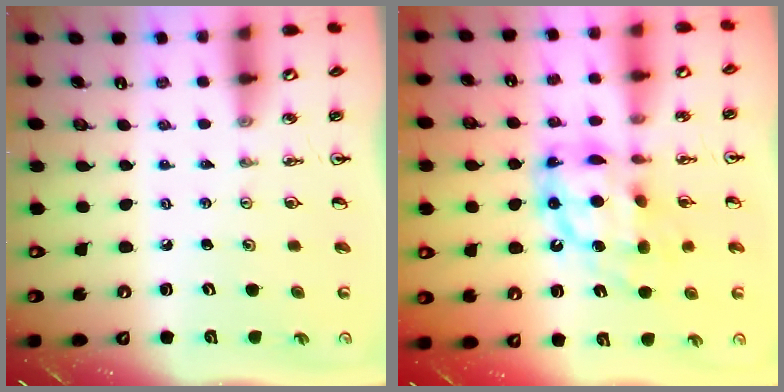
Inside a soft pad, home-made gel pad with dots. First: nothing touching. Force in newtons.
{"total": 14.6, "press": 14.5, "slide": 1.2}